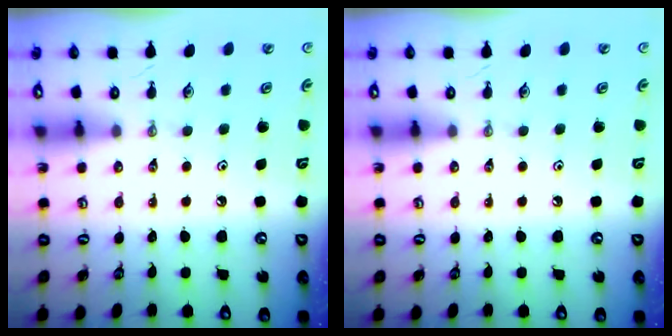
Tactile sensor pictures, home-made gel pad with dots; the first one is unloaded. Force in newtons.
{"total": 0.0}